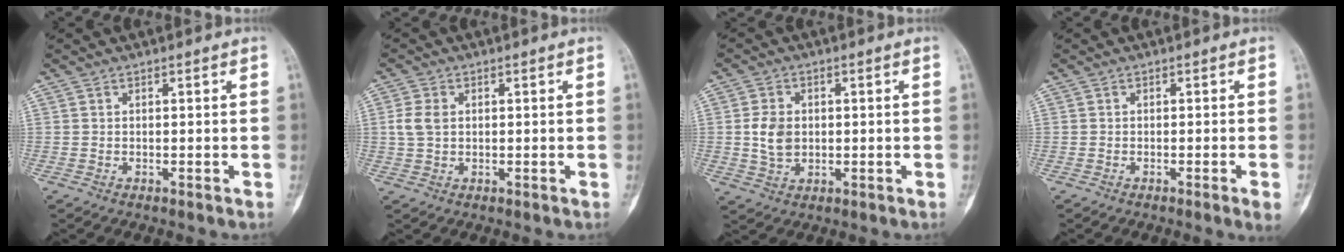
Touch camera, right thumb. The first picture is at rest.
{"total": 3.7, "force": [0.5, 2.6, 2.6], "torque": [-0.056, 0.005, 0.011]}
{"total": 5.7, "force": [0.2, 4.3, 3.8], "torque": [-0.061, -0.001, 0.007]}
{"total": 2.3, "force": [-1.0, -0.2, 2.1], "torque": [-0.034, -0.003, -0.015]}